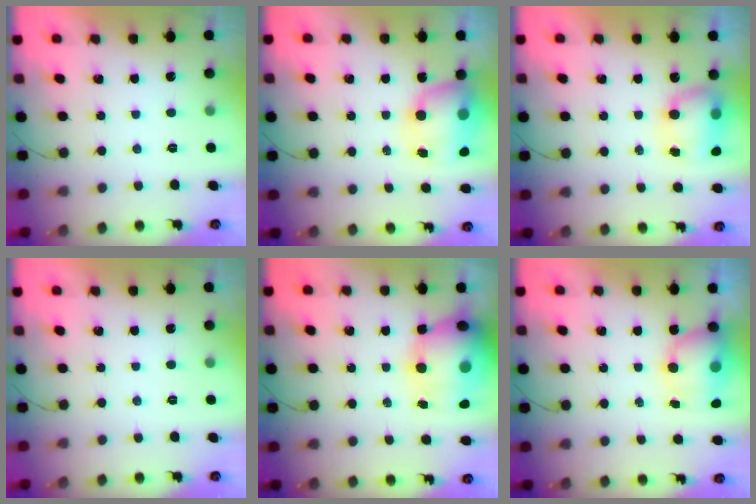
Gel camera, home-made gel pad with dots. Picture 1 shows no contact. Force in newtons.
{"total": 10.6, "press": 10.3, "slide": 2.7}
{"total": 7.6, "press": 7.5, "slide": 1.2}
{"total": 0.0}
{"total": 20.5, "press": 19.9, "slide": 4.9}
{"total": 12.7, "press": 10.7, "slide": 6.9}